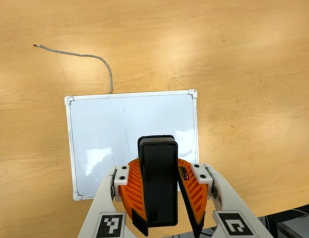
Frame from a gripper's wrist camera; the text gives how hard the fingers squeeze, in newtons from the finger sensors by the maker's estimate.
{"total": 8.3, "left": 8.7, "right": 8.0}